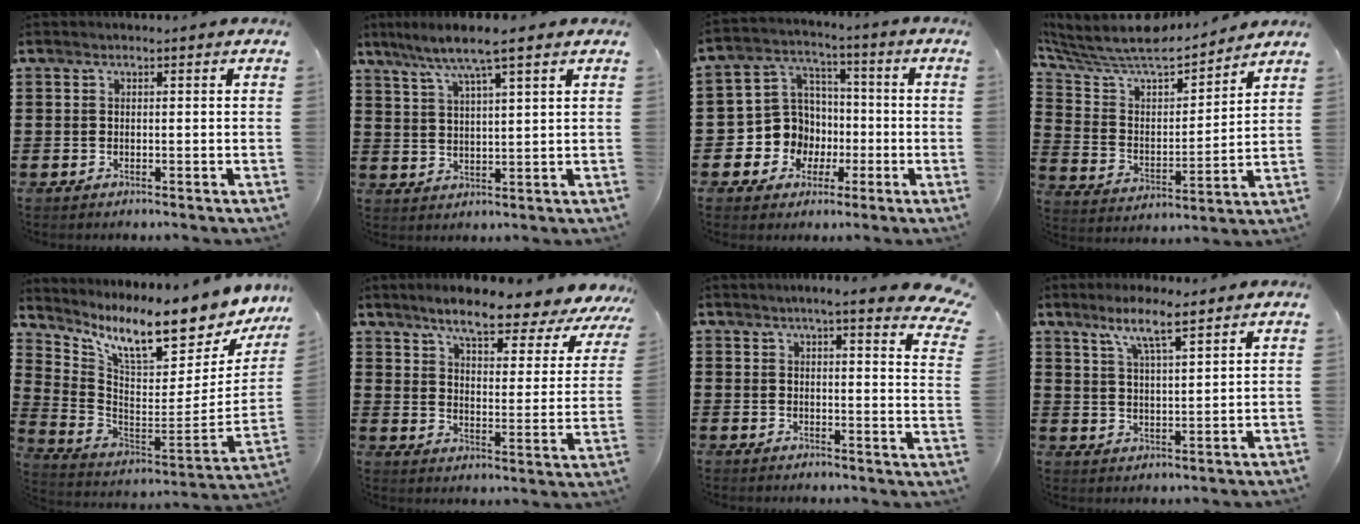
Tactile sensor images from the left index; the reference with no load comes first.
{"total": 6.5, "force": [4.7, 0.0, 4.4], "torque": [-0.099, -0.014, 0.079]}
{"total": 8.9, "force": [-1.5, 8.6, 2.1], "torque": [-0.086, 0.009, -0.023]}
{"total": 9.2, "force": [8.4, 1.9, 3.4], "torque": [-0.105, -0.058, 0.141]}
{"total": 11.1, "force": [8.5, 1.1, 7.0], "torque": [-0.139, -0.080, 0.134]}
{"total": 8.2, "force": [6.8, 1.1, 4.4], "torque": [-0.091, -0.040, 0.108]}
{"total": 4.7, "force": [3.9, -0.3, 2.7], "torque": [-0.060, -0.018, 0.063]}
{"total": 6.3, "force": [4.7, 0.8, 4.2], "torque": [-0.095, -0.005, 0.083]}